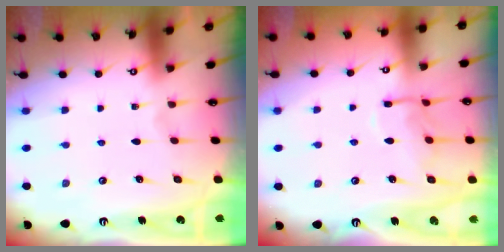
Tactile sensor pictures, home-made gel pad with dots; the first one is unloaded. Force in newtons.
{"total": 9.9, "press": 9.8, "slide": 0.7}